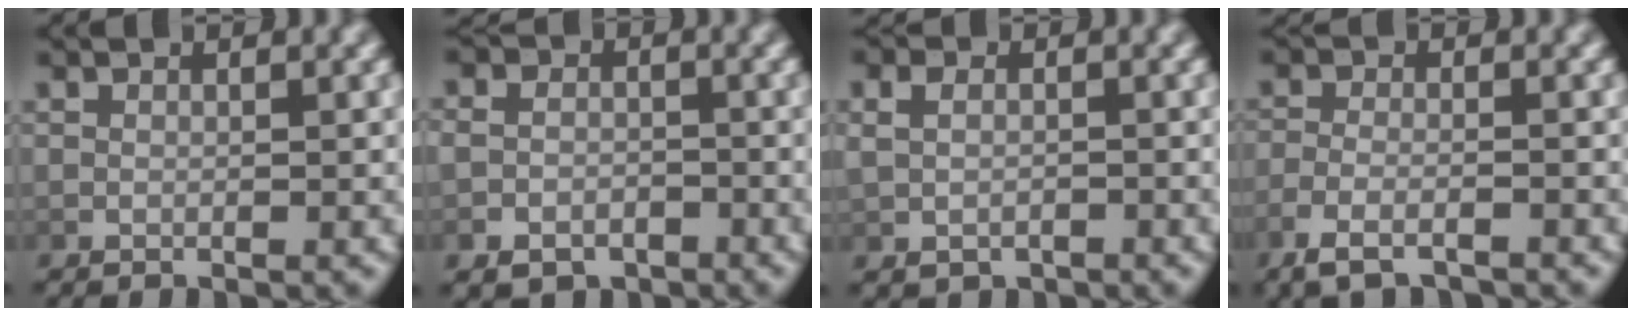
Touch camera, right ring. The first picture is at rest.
{"total": 4.4, "force": [-2.9, 3.1, 0.8], "torque": [-0.001, -0.013, -0.050]}
{"total": 1.9, "force": [-0.2, 1.5, 1.1], "torque": [-0.030, -0.008, 0.006]}
{"total": 3.6, "force": [-2.9, 1.1, 2.0], "torque": [-0.049, -0.009, -0.043]}